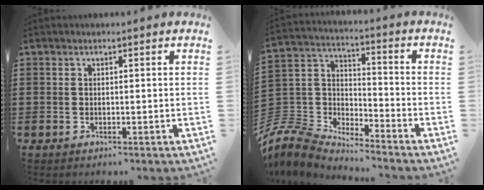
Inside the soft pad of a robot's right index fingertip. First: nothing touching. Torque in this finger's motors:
{"motor_torque": [-1.08, 1.06, -1.05, -0.21]}